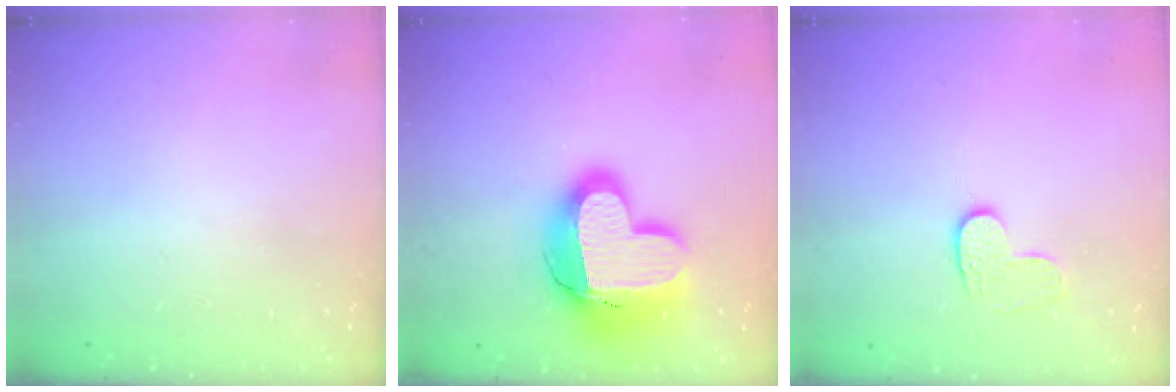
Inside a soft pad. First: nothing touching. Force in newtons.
{"total": 18.9, "press": 18.9, "slide": 1.6}
{"total": 5.7, "press": 5.7, "slide": 0.4}